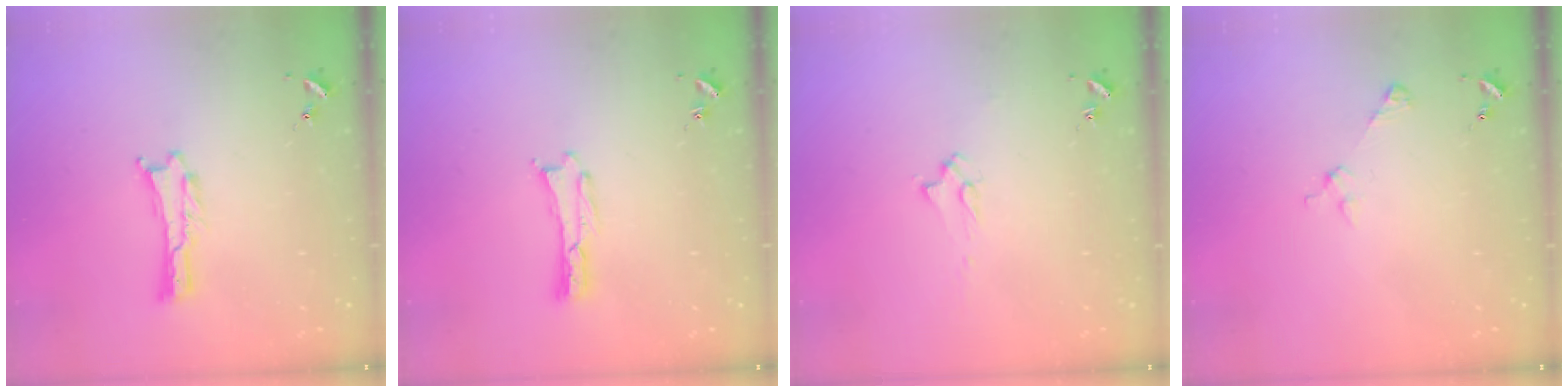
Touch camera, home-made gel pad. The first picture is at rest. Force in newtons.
{"total": 0.0}
{"total": 2.0, "press": 2.0, "slide": 0.3}
{"total": 2.9, "press": 2.9, "slide": 0.3}